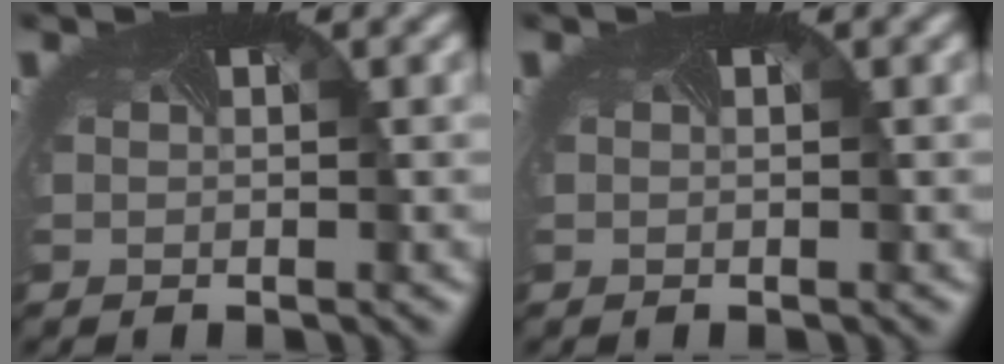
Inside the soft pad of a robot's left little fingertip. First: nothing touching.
{"total": 0.0}